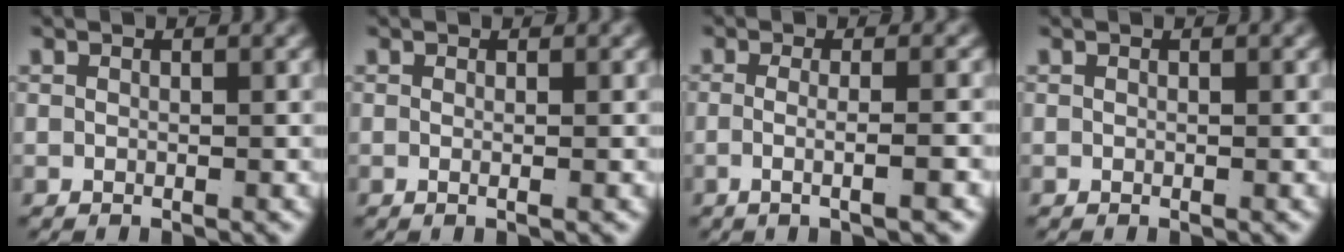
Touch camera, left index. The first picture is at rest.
{"total": 0.7, "force": [-0.3, -0.3, 0.6], "torque": [-0.015, -0.007, -0.003]}
{"total": 2.9, "force": [-1.4, -0.5, 2.5], "torque": [-0.056, -0.012, -0.017]}
{"total": 0.0}